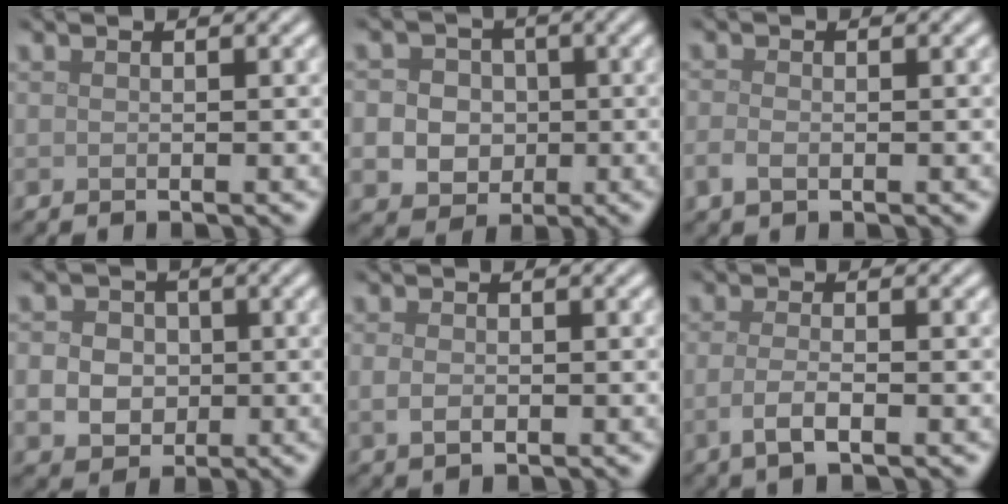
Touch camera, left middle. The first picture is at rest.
{"total": 7.5, "force": [-0.1, 6.9, 2.9], "torque": [-0.043, 0.030, -0.027]}
{"total": 1.5, "force": [-0.5, 1.0, 1.1], "torque": [-0.026, -0.003, -0.012]}
{"total": 6.7, "force": [0.2, 5.9, 3.1], "torque": [-0.049, 0.029, -0.023]}
{"total": 1.5, "force": [-0.1, 1.0, 1.1], "torque": [-0.025, -0.003, 0.000]}
{"total": 2.5, "force": [-0.7, 0.9, 2.3], "torque": [-0.046, -0.003, -0.017]}